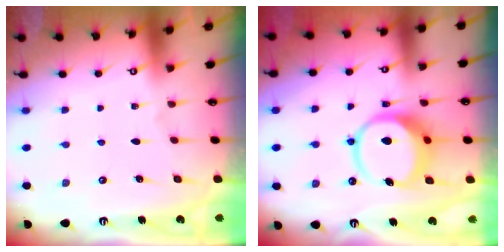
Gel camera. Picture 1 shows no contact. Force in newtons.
{"total": 10.9, "press": 10.7, "slide": 1.9}